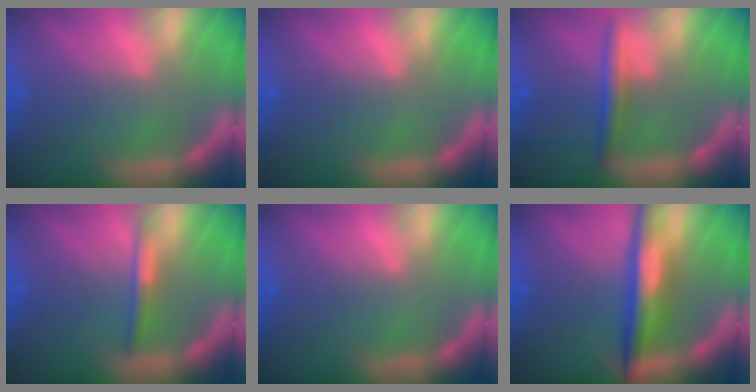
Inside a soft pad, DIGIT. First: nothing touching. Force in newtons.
{"total": 0.0}
{"total": 2.4}
{"total": 2.0}
{"total": 0.0}
{"total": 5.5}